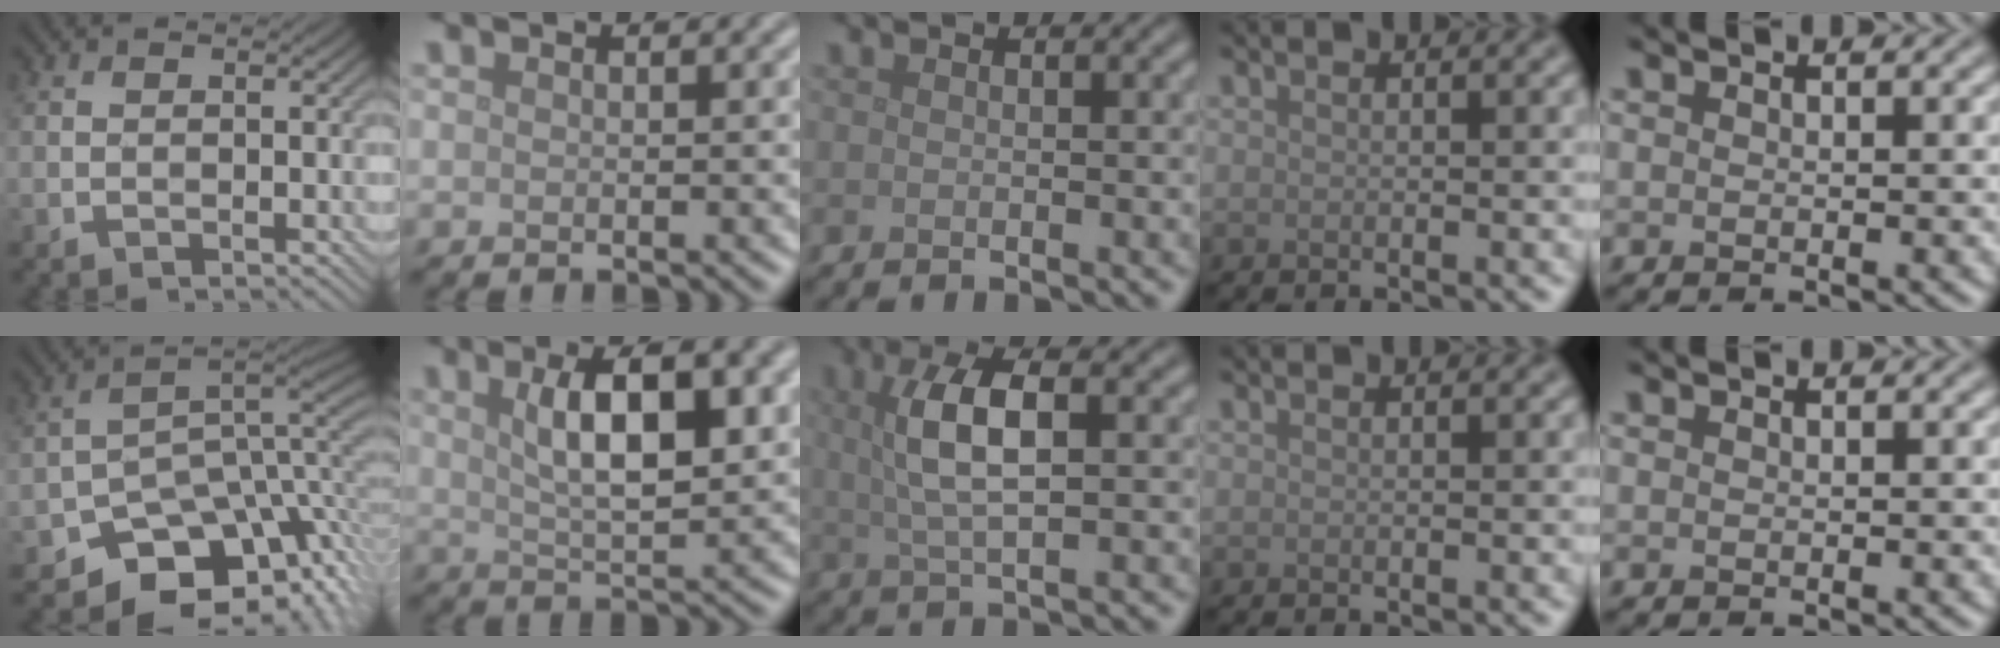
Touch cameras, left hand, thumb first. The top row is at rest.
{"thumb": {"total": 11.3, "force": [-6.0, 7.5, 6.0], "torque": [-0.079, -0.025, -0.091]}, "index": {"total": 8.4, "force": [2.3, 3.0, 7.5], "torque": [-0.118, 0.008, 0.038]}, "middle": {"total": 5.3, "force": [1.1, 1.7, 4.9], "torque": [-0.096, 0.009, 0.018]}}